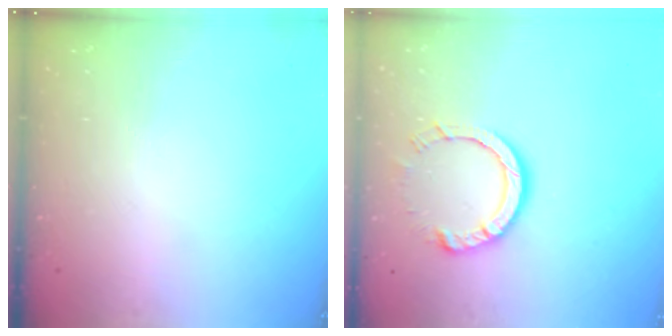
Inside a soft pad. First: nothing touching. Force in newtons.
{"total": 9.1, "press": 9.1, "slide": 0.7}